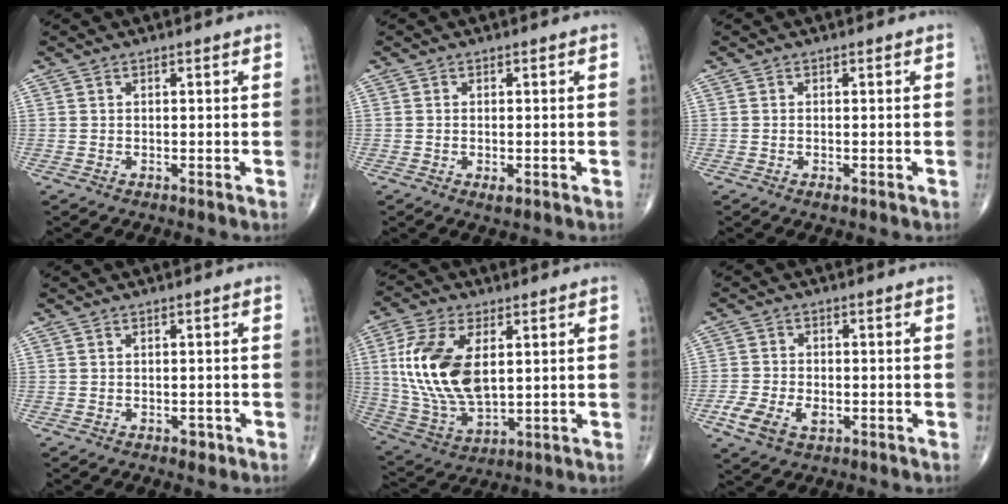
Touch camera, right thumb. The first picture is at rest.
{"total": 1.8, "force": [-0.6, 0.8, 1.5], "torque": [-0.025, -0.003, -0.009]}
{"total": 1.1, "force": [-0.4, 0.5, 0.8], "torque": [-0.017, -0.002, -0.007]}
{"total": 1.3, "force": [-0.6, 0.9, 0.8], "torque": [-0.006, 0.000, -0.008]}
{"total": 17.3, "force": [3.1, 9.4, 14.2], "torque": [-0.288, -0.015, 0.067]}
{"total": 7.3, "force": [-2.7, 4.6, 5.0], "torque": [-0.100, 0.009, -0.045]}